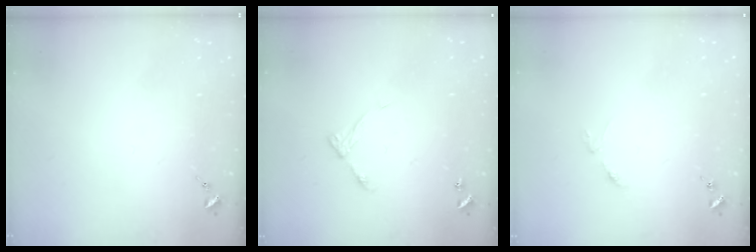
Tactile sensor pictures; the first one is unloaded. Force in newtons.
{"total": 6.5, "press": 6.5, "slide": 0.5}
{"total": 3.1, "press": 3.0, "slide": 0.4}